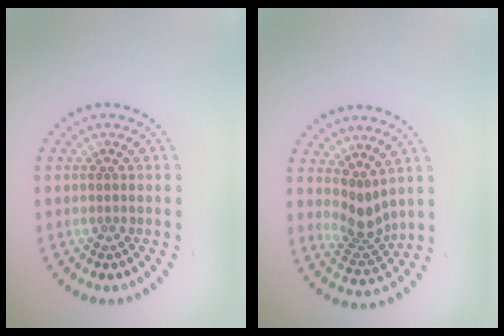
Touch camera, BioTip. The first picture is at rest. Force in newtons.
{"total": 2.7, "press": 1.9, "slide": 2.0}